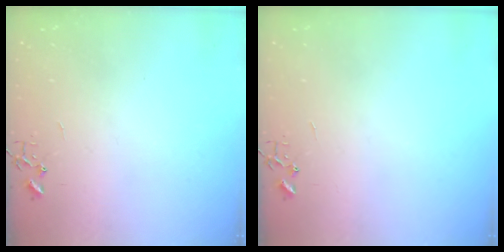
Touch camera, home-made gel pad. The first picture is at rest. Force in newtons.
{"total": 0.0}